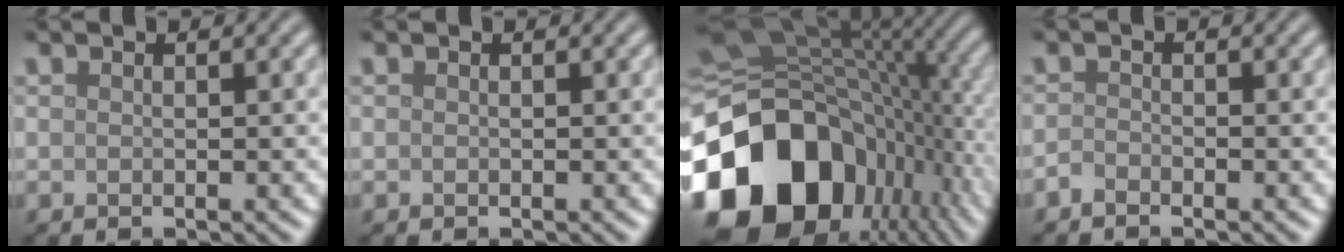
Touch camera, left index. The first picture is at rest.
{"total": 0.0}
{"total": 18.1, "force": [-6.0, 12.6, 11.5], "torque": [-0.251, -0.031, -0.098]}
{"total": 1.0, "force": [-0.9, 0.3, 0.3], "torque": [-0.005, 0.002, -0.021]}